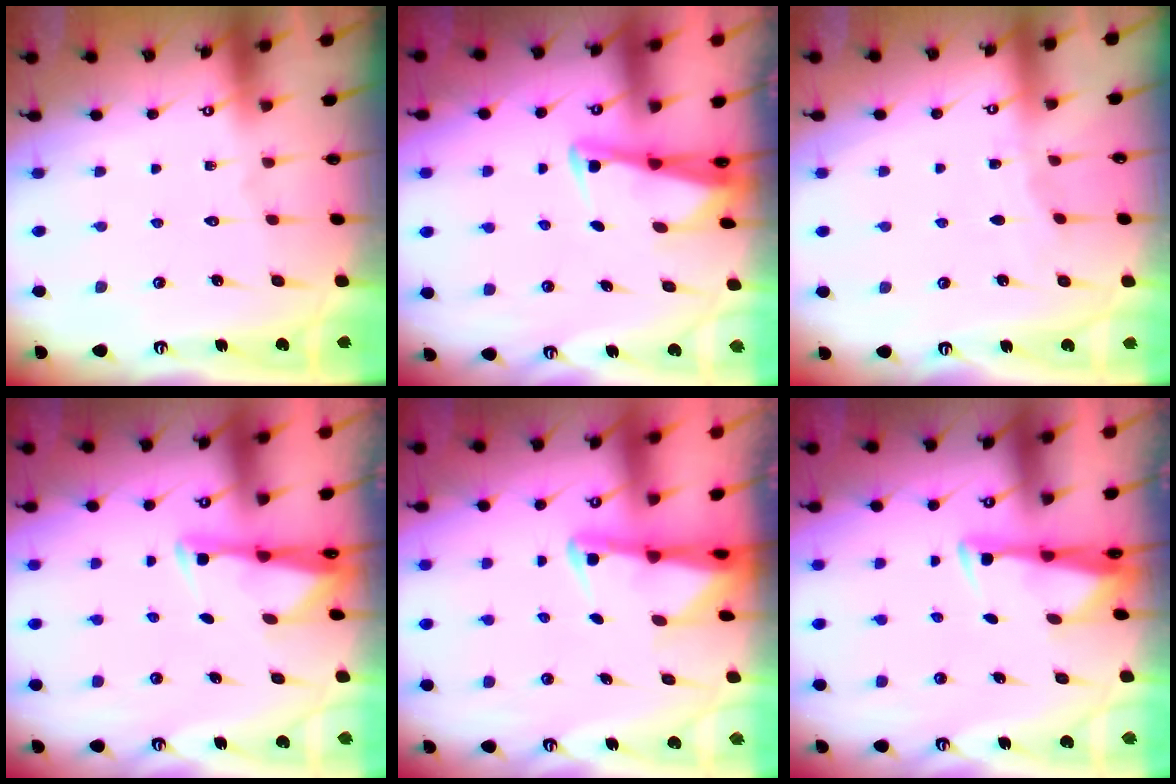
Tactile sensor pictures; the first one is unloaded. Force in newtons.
{"total": 2.9, "press": 2.9, "slide": 0.2}
{"total": 2.7, "press": 2.6, "slide": 0.5}
{"total": 2.6, "press": 2.6, "slide": 0.4}
{"total": 2.3, "press": 2.3, "slide": 0.5}
{"total": 3.3, "press": 3.2, "slide": 0.9}